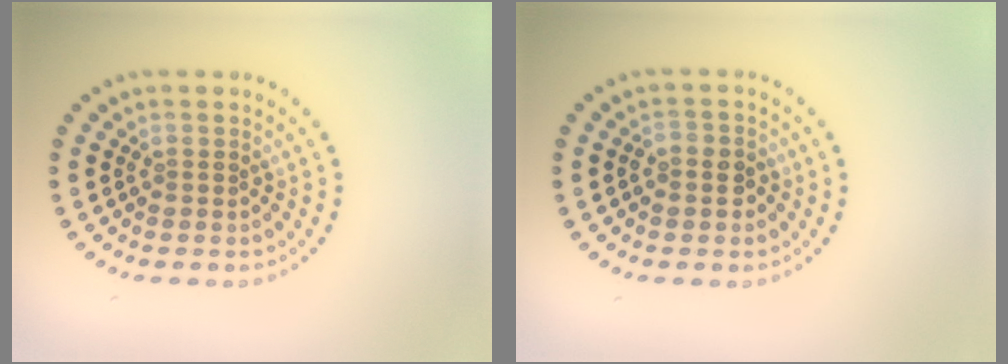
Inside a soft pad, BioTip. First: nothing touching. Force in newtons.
{"total": 2.0, "press": 1.9, "slide": 0.5}